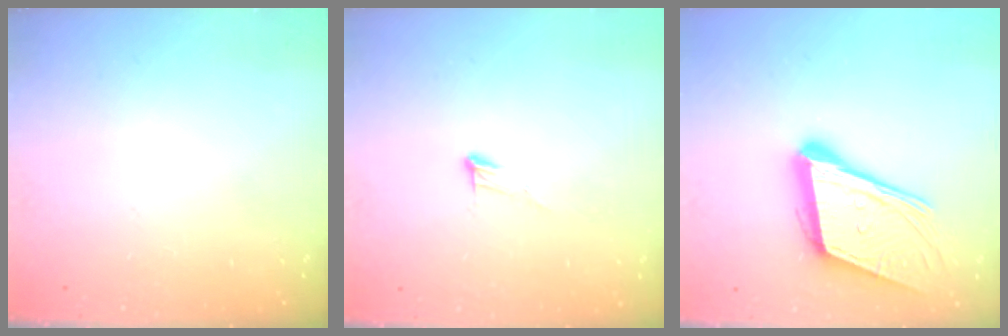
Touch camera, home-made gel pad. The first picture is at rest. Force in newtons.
{"total": 4.0, "press": 4.0, "slide": 0.3}
{"total": 18.8, "press": 18.4, "slide": 4.2}